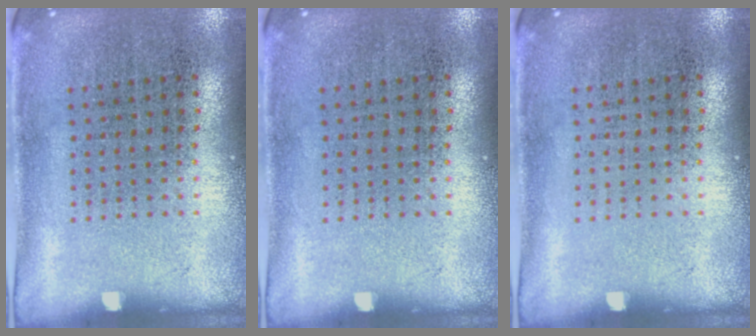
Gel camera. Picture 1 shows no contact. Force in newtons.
{"total": 0.0}
{"total": 0.0}